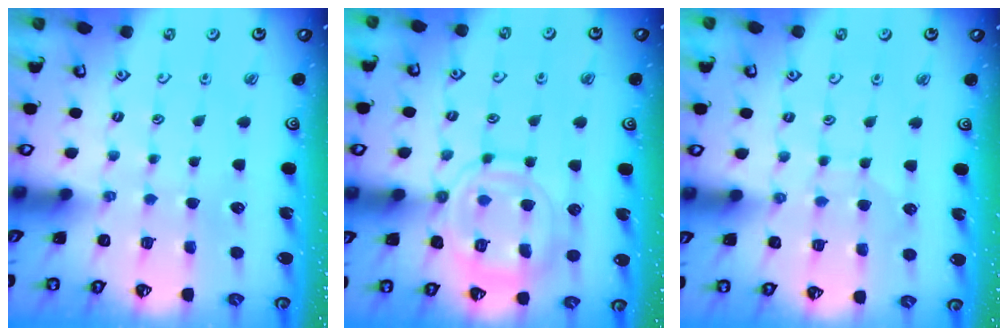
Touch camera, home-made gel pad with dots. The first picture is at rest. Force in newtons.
{"total": 14.4, "press": 14.3, "slide": 1.2}
{"total": 5.1, "press": 5.1, "slide": 0.5}